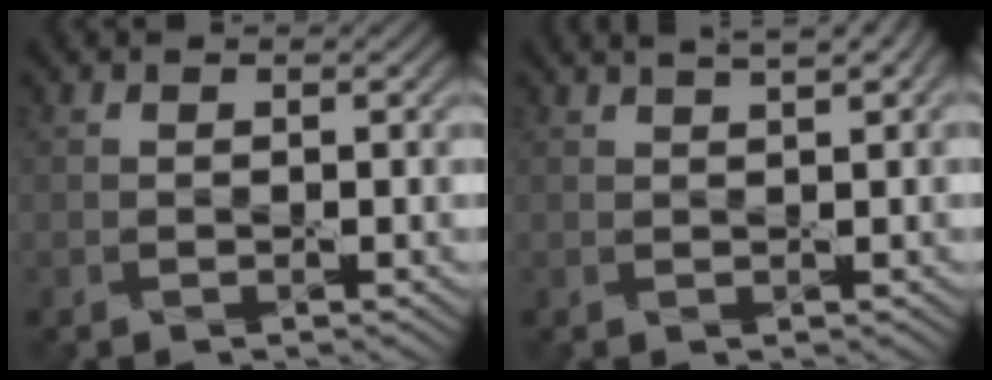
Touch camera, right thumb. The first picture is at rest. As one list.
[{"total": 4.1, "force": [2.4, 1.0, 3.1], "torque": [-0.036, 0.020, 0.016]}]